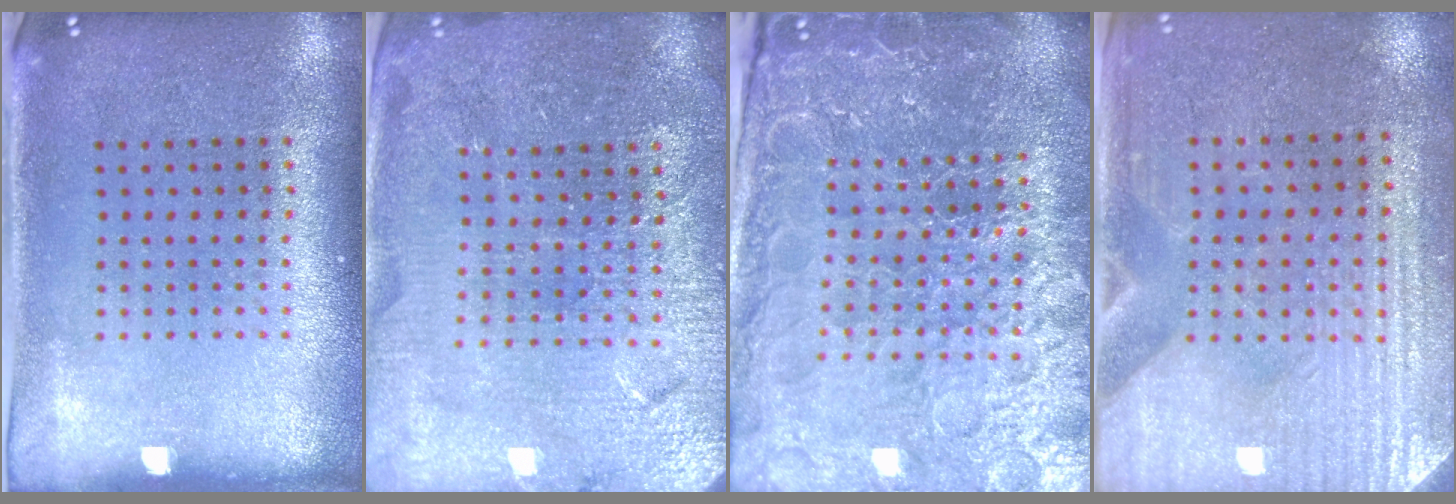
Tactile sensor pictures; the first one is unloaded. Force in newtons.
{"total": 4.2, "press": 4.0, "slide": 1.3}
{"total": 5.5, "press": 5.1, "slide": 2.1}
{"total": 3.4, "press": 3.2, "slide": 1.2}